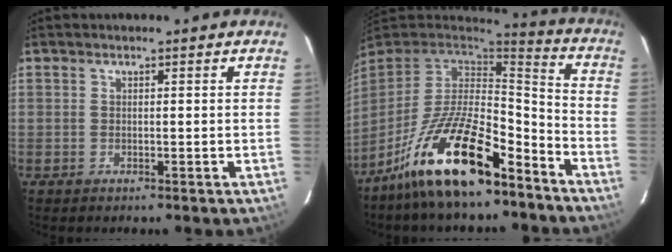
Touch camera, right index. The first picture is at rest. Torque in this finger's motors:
{"motor_torque": [1.36, -0.77, 1.05, 0.21]}